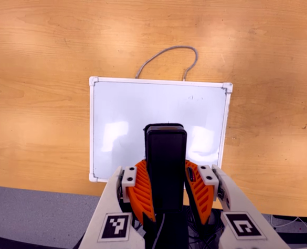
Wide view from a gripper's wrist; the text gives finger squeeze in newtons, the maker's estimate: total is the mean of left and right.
{"total": 9.6, "left": 7.9, "right": 11.2}